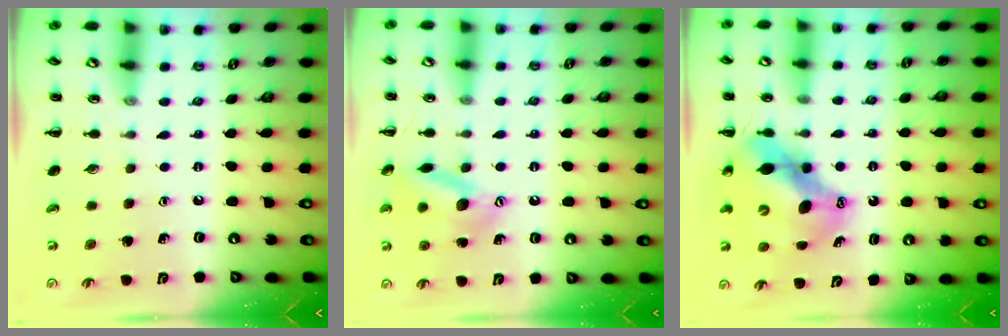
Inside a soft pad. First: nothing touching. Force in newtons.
{"total": 14.1, "press": 14.0, "slide": 1.0}
{"total": 12.6, "press": 12.2, "slide": 3.0}